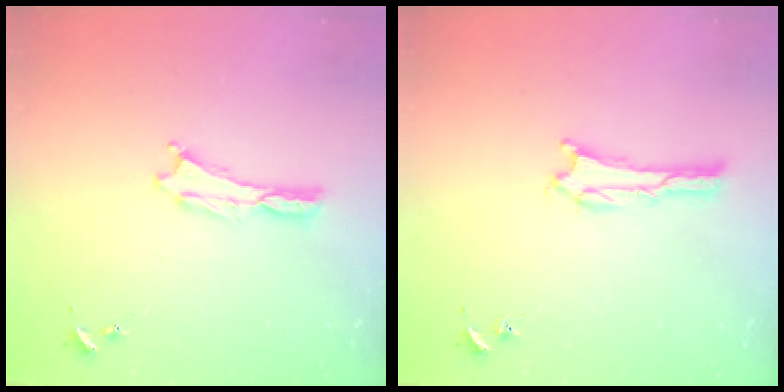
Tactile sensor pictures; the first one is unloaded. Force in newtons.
{"total": 1.3, "press": 1.3, "slide": 0.4}